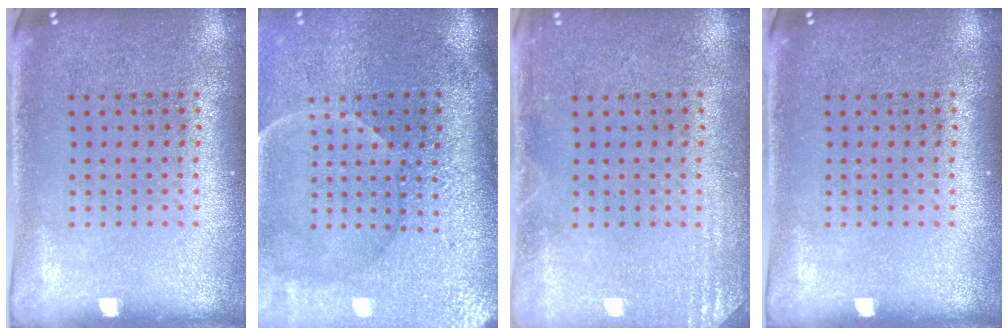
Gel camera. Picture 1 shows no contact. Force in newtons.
{"total": 4.3, "press": 3.8, "slide": 2.1}
{"total": 2.0, "press": 2.0, "slide": 0.4}
{"total": 0.0}